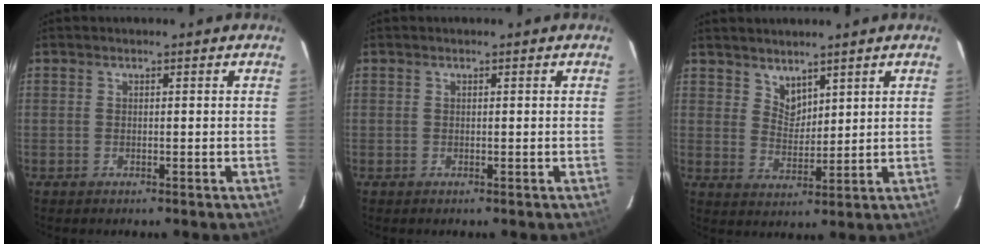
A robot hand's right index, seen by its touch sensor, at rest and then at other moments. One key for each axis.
{"total": 0.0}
{"total": 4.4, "fx": 3.7, "fy": 2.2, "fz": 1.2, "tx": -0.011, "ty": -0.001, "tz": 0.070}